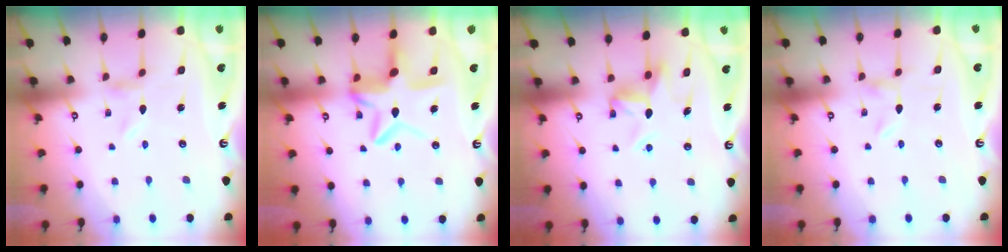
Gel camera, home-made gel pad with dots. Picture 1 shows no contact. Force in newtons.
{"total": 11.9, "press": 11.8, "slide": 1.2}
{"total": 10.2, "press": 10.2, "slide": 0.5}
{"total": 0.0}